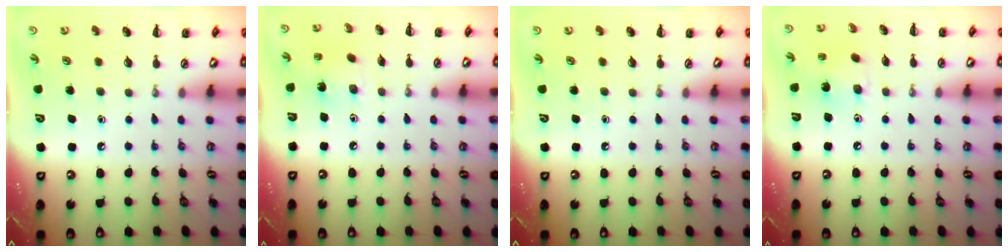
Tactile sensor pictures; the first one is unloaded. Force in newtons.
{"total": 1.7, "press": 1.7, "slide": 0.5}
{"total": 0.0}
{"total": 2.8, "press": 2.8, "slide": 0.5}